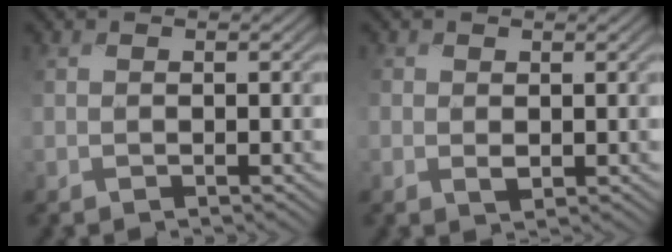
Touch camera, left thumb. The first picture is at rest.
{"total": 0.9, "force": [0.3, 0.8, 0.3], "torque": [-0.009, -0.002, 0.003]}